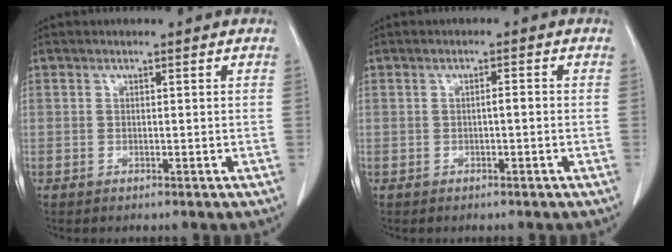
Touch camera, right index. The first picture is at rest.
{"total": 1.2, "force": [-0.2, 0.2, 1.2], "torque": [-0.019, 0.002, -0.003]}